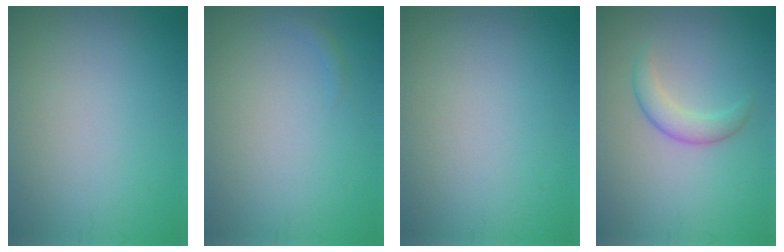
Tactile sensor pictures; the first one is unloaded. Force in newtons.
{"total": 0.5, "press": 0.5, "slide": 0.1}
{"total": 0.0}
{"total": 2.3, "press": 2.3, "slide": 0.0}